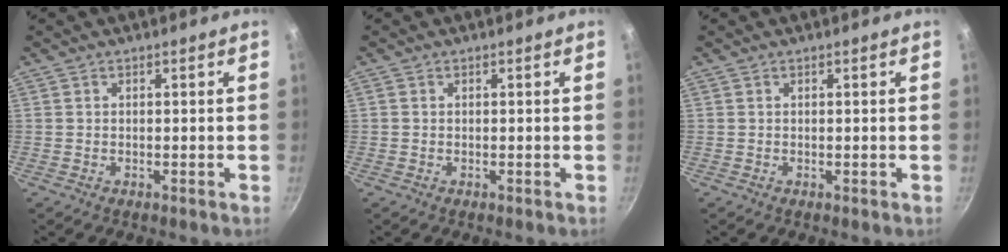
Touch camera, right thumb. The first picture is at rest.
{"total": 0.0}
{"total": 0.0}